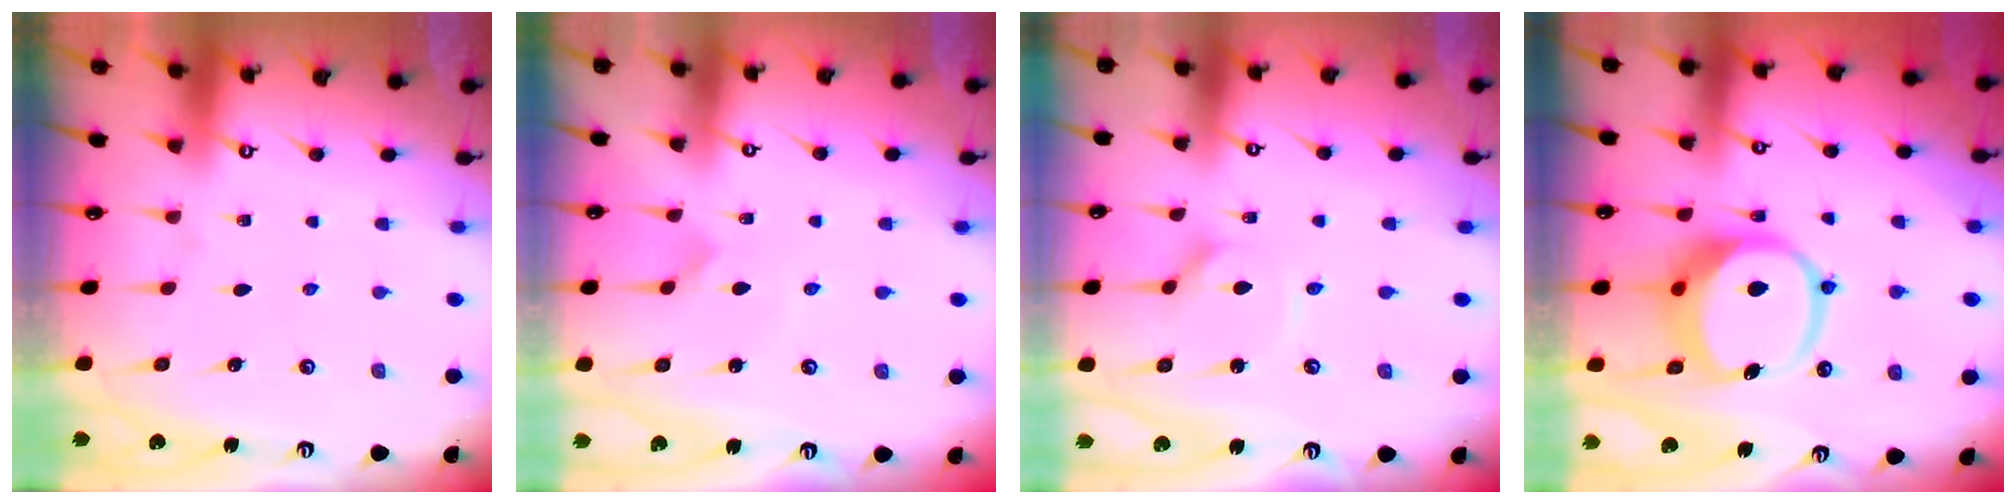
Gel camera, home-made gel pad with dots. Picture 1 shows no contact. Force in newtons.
{"total": 3.8, "press": 3.7, "slide": 0.4}
{"total": 2.6, "press": 2.6, "slide": 0.3}
{"total": 11.2, "press": 11.1, "slide": 1.5}